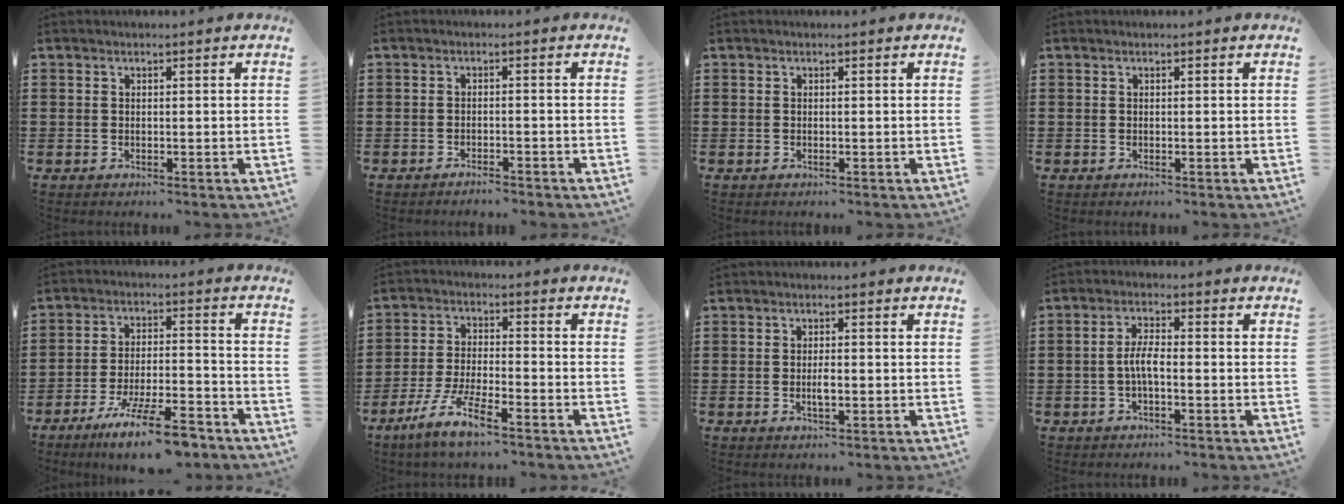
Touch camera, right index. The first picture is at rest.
{"total": 1.4, "force": [-1.4, 0.1, 0.3], "torque": [-0.011, 0.002, -0.027]}
{"total": 0.0}
{"total": 0.0}
{"total": 11.3, "force": [-8.7, 1.7, 7.1], "torque": [-0.128, 0.018, -0.162]}
{"total": 6.8, "force": [-5.4, 0.4, 4.1], "torque": [-0.100, -0.012, -0.108]}
{"total": 2.2, "force": [-0.4, 0.7, 2.0], "torque": [-0.038, 0.001, -0.008]}
{"total": 3.8, "force": [-0.9, 1.1, 3.5], "torque": [-0.078, 0.000, -0.022]}